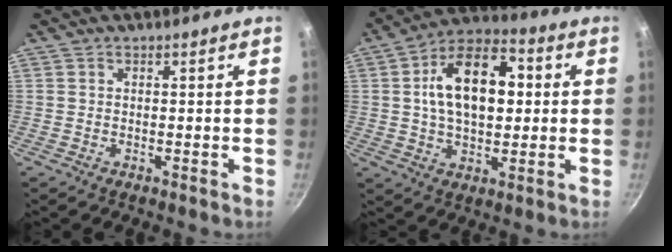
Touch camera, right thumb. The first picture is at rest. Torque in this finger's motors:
{"motor_torque": [-0.81, 1.71, 1.33, 0.03, 0.14]}